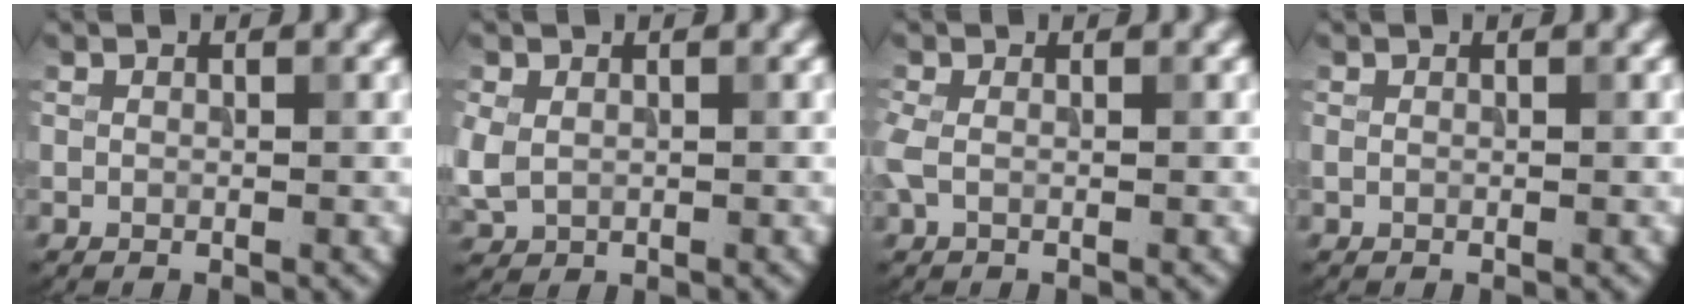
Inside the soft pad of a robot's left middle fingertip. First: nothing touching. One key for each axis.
{"total": 2.6, "fx": -0.1, "fy": 2.0, "fz": 1.6, "tx": -0.048, "ty": -0.005, "tz": 0.002}
{"total": 1.7, "fx": -0.2, "fy": 1.0, "fz": 1.4, "tx": -0.041, "ty": -0.001, "tz": -0.009}
{"total": 0.0}